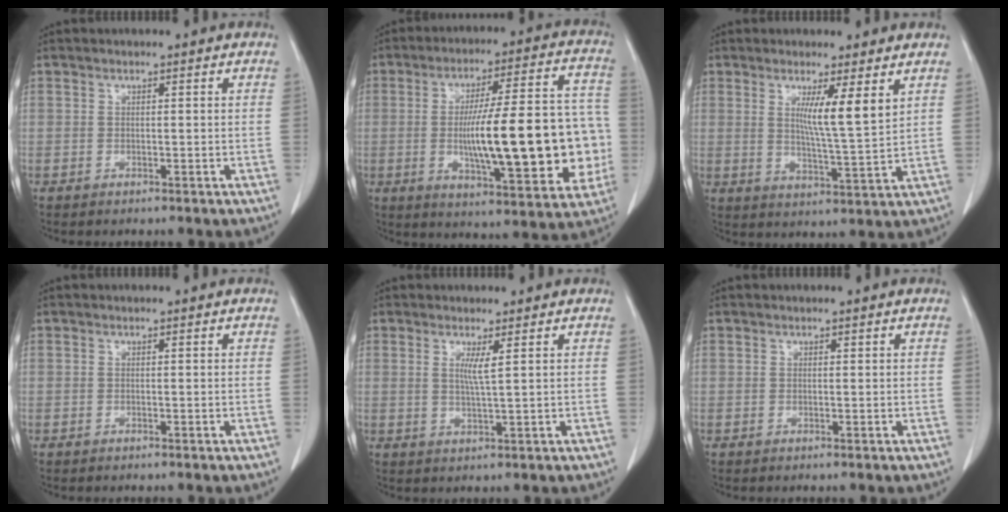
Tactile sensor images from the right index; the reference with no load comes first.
{"total": 22.1, "force": [-2.2, 4.6, 21.5], "torque": [-0.278, 0.029, -0.018]}
{"total": 6.8, "force": [2.9, -0.4, 6.1], "torque": [-0.105, -0.016, 0.050]}
{"total": 0.0}
{"total": 2.4, "force": [0.9, -0.4, 2.2], "torque": [-0.046, -0.008, 0.018]}
{"total": 0.0}